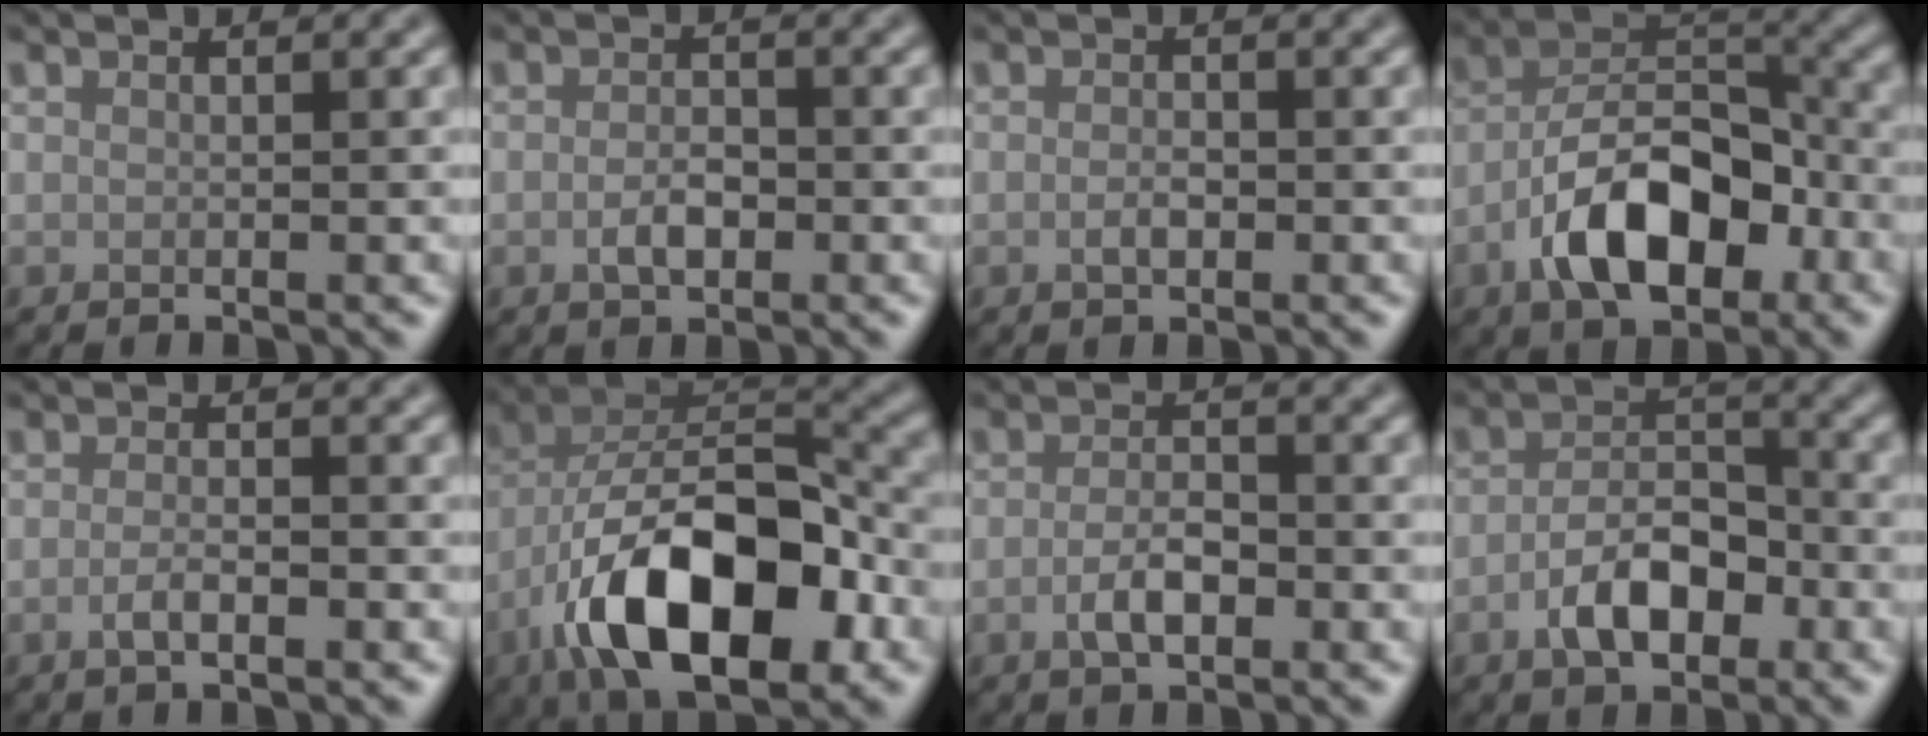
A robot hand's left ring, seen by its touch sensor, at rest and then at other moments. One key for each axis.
{"total": 2.1, "fx": -0.7, "fy": 1.1, "fz": 1.6, "tx": -0.033, "ty": 0.000, "tz": -0.015}
{"total": 1.2, "fx": -0.4, "fy": 0.6, "fz": 1.0, "tx": -0.021, "ty": 0.000, "tz": -0.008}
{"total": 9.2, "fx": -4.3, "fy": 4.6, "fz": 6.7, "tx": -0.111, "ty": 0.014, "tz": -0.082}
{"total": 2.0, "fx": -0.8, "fy": 0.5, "fz": 1.8, "tx": -0.032, "ty": 0.002, "tz": -0.019}
{"total": 13.5, "fx": -6.4, "fy": 6.0, "fz": 10.2, "tx": -0.173, "ty": 0.007, "tz": -0.118}
{"total": 2.7, "fx": -1.0, "fy": 1.1, "fz": 2.2, "tx": -0.043, "ty": 0.002, "tz": -0.022}
{"total": 4.9, "fx": -2.1, "fy": 2.6, "fz": 3.5, "tx": -0.061, "ty": 0.008, "tz": -0.042}